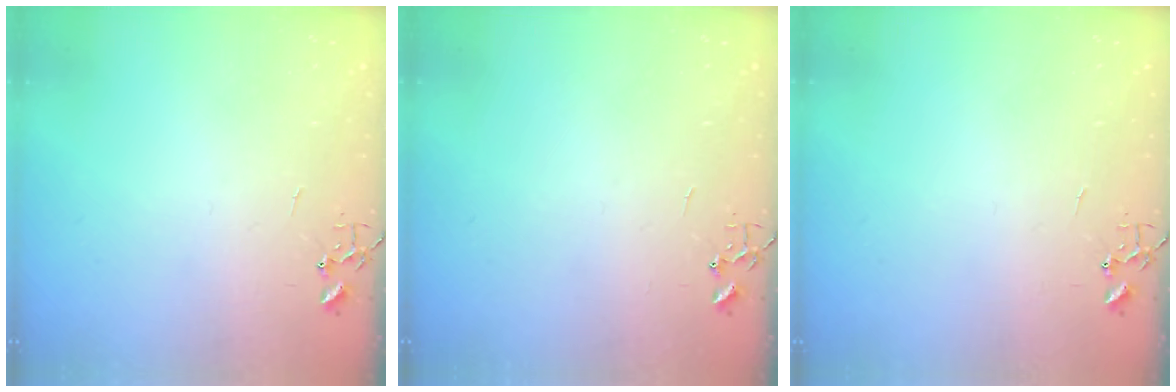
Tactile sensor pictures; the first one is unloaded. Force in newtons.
{"total": 0.0}
{"total": 0.0}